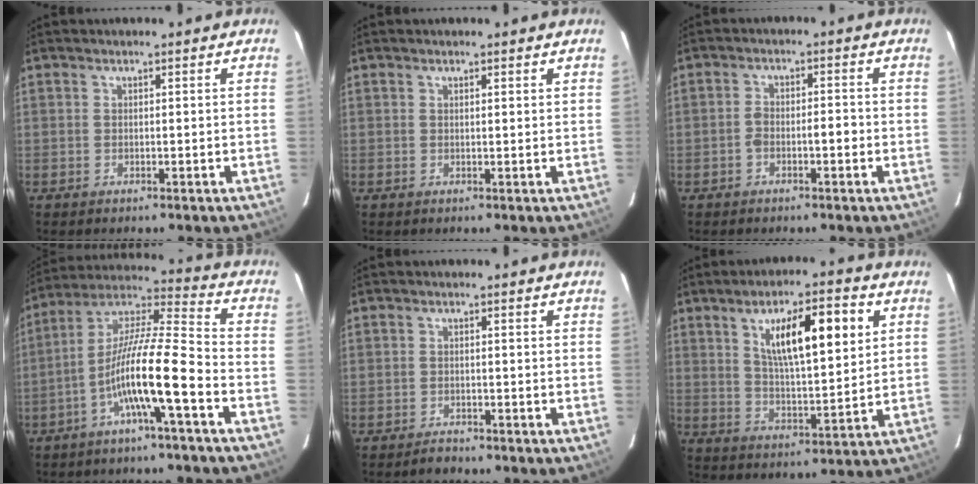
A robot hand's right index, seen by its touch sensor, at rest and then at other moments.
{"total": 0.7, "force": [0.6, 0.1, 0.4], "torque": [-0.008, 0.005, 0.008]}
{"total": 3.3, "force": [-1.2, 1.2, 2.8], "torque": [-0.050, 0.016, -0.018]}
{"total": 13.2, "force": [-5.1, 0.1, 12.2], "torque": [-0.228, 0.016, -0.099]}
{"total": 1.5, "force": [-1.4, 0.5, 0.2], "torque": [-0.006, -0.002, -0.020]}
{"total": 13.5, "force": [5.0, 3.0, 12.1], "torque": [-0.204, 0.009, 0.089]}